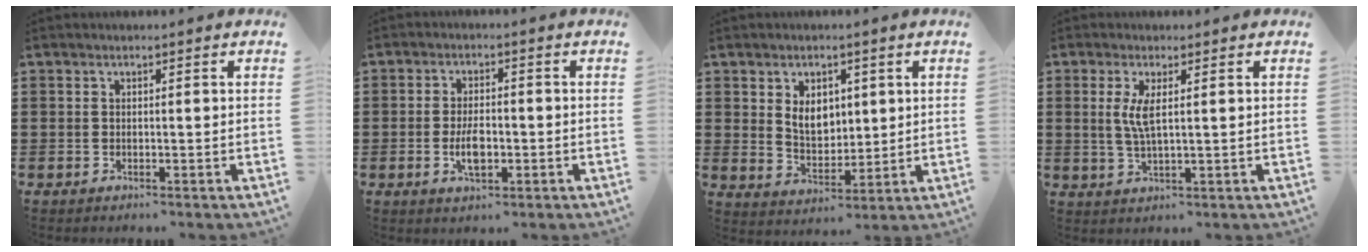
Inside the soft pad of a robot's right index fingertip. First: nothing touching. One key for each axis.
{"total": 4.6, "fx": -1.0, "fy": 2.1, "fz": 4.0, "tx": -0.084, "ty": -0.001, "tz": -0.020}
{"total": 5.6, "fx": 1.7, "fy": 4.1, "fz": 3.5, "tx": -0.057, "ty": 0.002, "tz": 0.026}
{"total": 4.1, "fx": 1.0, "fy": 0.8, "fz": 3.9, "tx": -0.087, "ty": -0.003, "tz": 0.013}